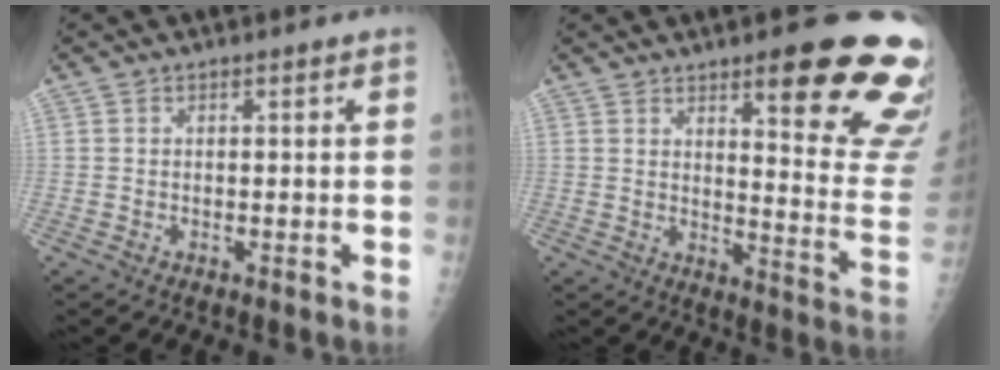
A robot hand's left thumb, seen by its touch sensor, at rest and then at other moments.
{"total": 21.3, "force": [12.5, 4.8, 16.6], "torque": [-0.168, -0.071, 0.163]}